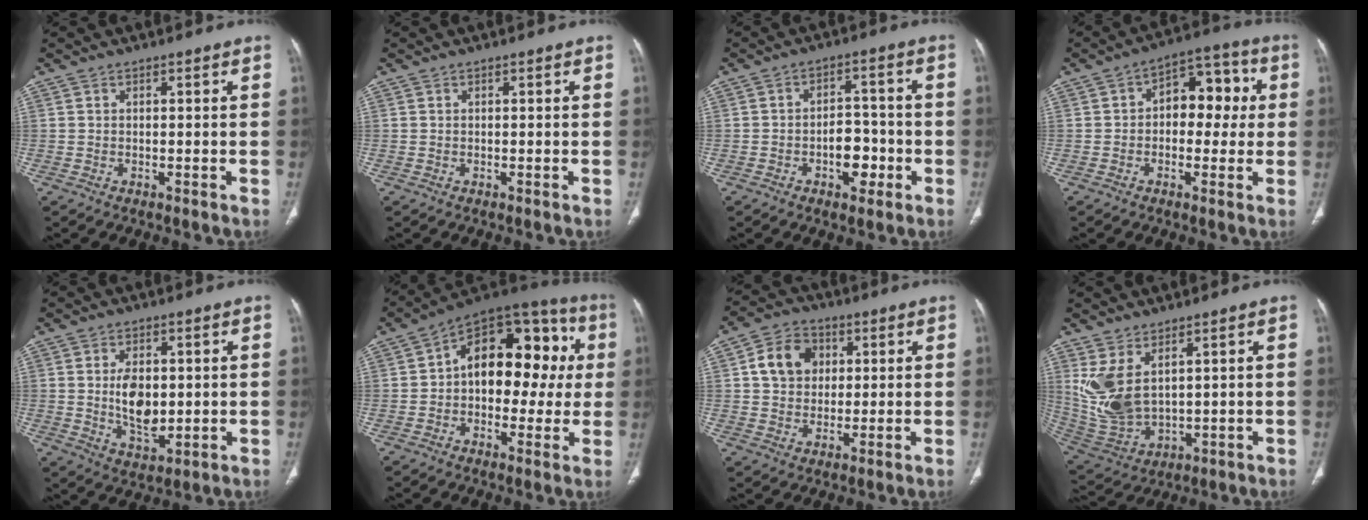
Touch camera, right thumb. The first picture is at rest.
{"total": 0.0}
{"total": 6.9, "force": [-2.4, 4.3, 4.8], "torque": [-0.041, 0.025, -0.036]}
{"total": 11.0, "force": [1.0, 7.1, 8.3], "torque": [-0.071, 0.033, 0.005]}
{"total": 8.3, "force": [0.5, 4.8, 6.7], "torque": [-0.104, -0.014, 0.017]}
{"total": 20.1, "force": [2.1, 12.3, 15.7], "torque": [-0.171, 0.047, 0.019]}
{"total": 9.4, "force": [2.2, 7.6, 5.0], "torque": [-0.062, 0.003, 0.032]}
{"total": 10.9, "force": [3.8, 5.8, 8.3], "torque": [-0.176, -0.021, 0.101]}